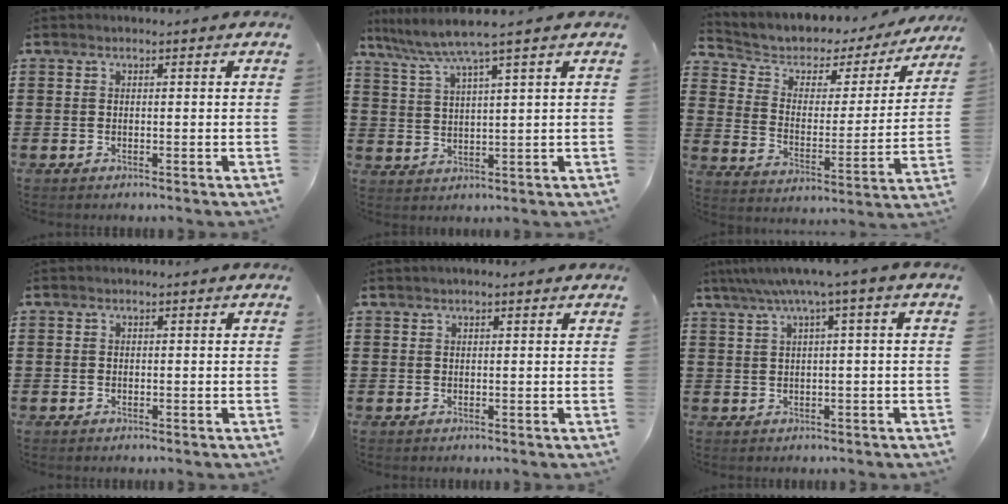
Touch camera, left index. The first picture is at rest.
{"total": 4.8, "force": [3.5, -0.7, 3.2], "torque": [-0.076, -0.018, 0.055]}
{"total": 3.9, "force": [2.5, 2.8, 1.1], "torque": [-0.046, -0.021, 0.034]}
{"total": 0.0}
{"total": 0.8, "force": [0.6, 0.1, 0.5], "torque": [-0.010, 0.002, 0.010]}
{"total": 4.2, "force": [1.2, -0.6, 4.0], "torque": [-0.078, -0.007, 0.014]}